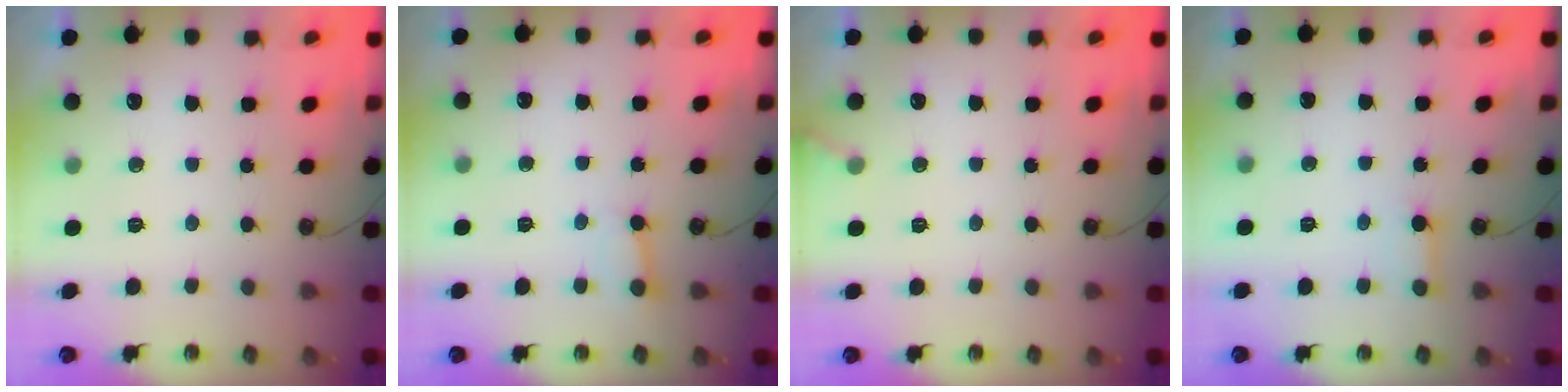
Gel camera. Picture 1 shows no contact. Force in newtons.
{"total": 2.5, "press": 2.5, "slide": 0.1}
{"total": 3.8, "press": 3.8, "slide": 0.2}
{"total": 2.6, "press": 2.6, "slide": 0.1}